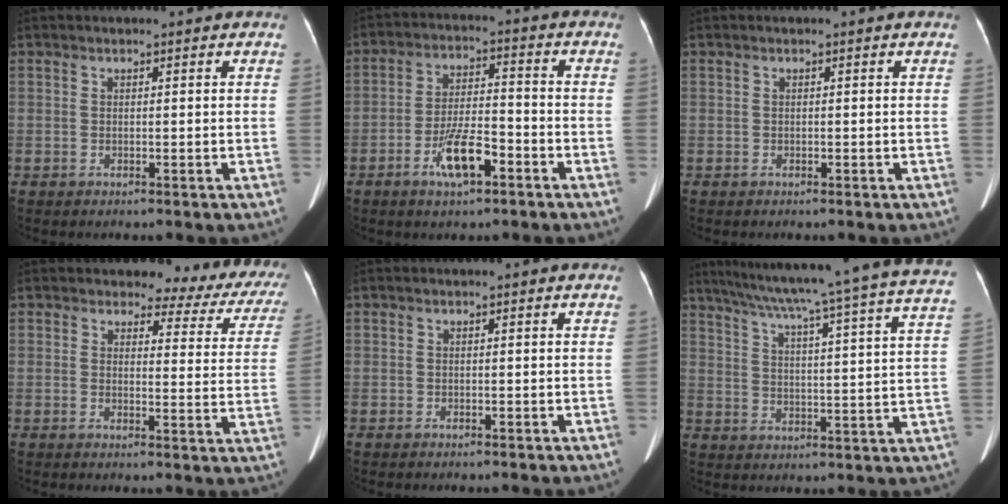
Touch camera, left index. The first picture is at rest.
{"total": 7.9, "force": [-4.1, 2.2, 6.3], "torque": [-0.125, 0.002, -0.073]}
{"total": 0.0}
{"total": 11.6, "force": [10.3, 4.1, 3.6], "torque": [-0.012, -0.035, 0.081]}
{"total": 0.0}
{"total": 28.8, "force": [24.4, -0.4, 15.2], "torque": [-0.242, -0.041, 0.306]}